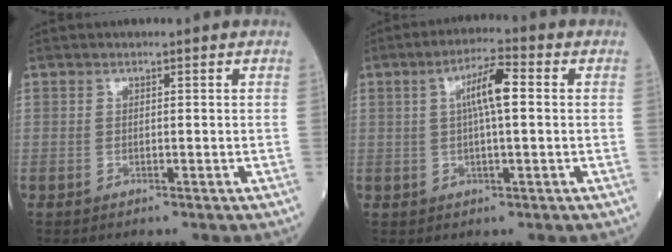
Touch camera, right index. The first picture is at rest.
{"total": 6.2, "force": [1.0, 0.8, 6.0], "torque": [-0.108, 0.015, 0.016]}